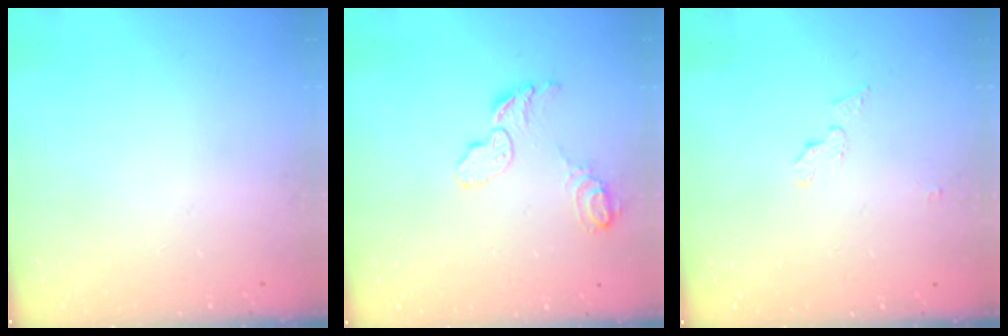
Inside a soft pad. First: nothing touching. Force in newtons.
{"total": 8.8, "press": 8.7, "slide": 0.7}
{"total": 3.7, "press": 3.7, "slide": 0.3}